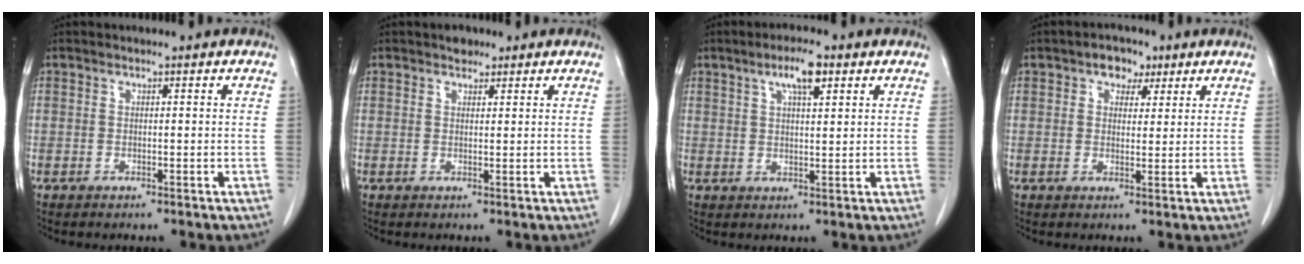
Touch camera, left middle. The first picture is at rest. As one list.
[{"total": 1.8, "force": [1.4, 1.0, 0.5], "torque": [-0.011, 0.003, 0.020]}, {"total": 5.2, "force": [2.9, 1.0, 4.2], "torque": [-0.078, 0.005, 0.049]}, {"total": 3.9, "force": [2.2, 2.5, 1.9], "torque": [-0.026, 0.012, 0.034]}]